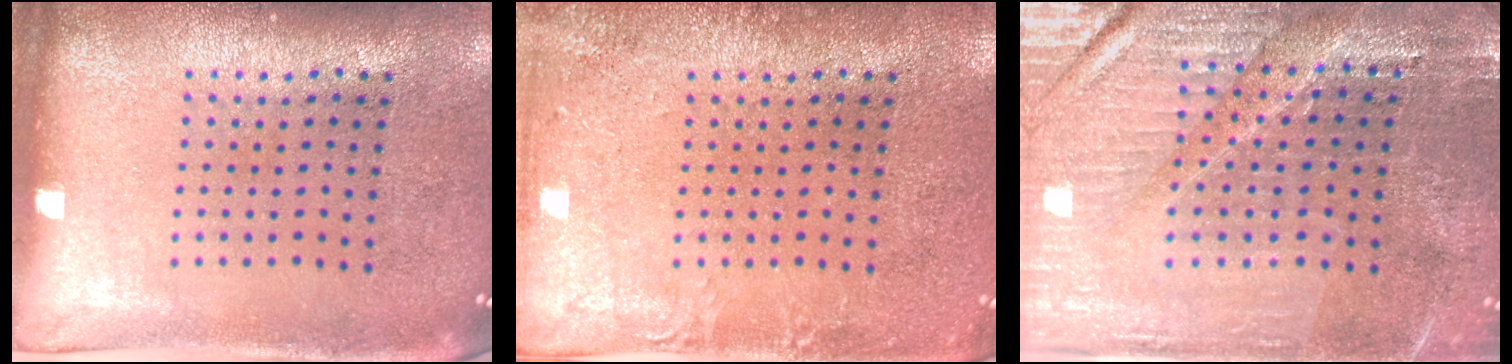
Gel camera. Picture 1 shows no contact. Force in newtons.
{"total": 1.9, "press": 1.9, "slide": 0.2}
{"total": 3.2, "press": 3.1, "slide": 0.5}